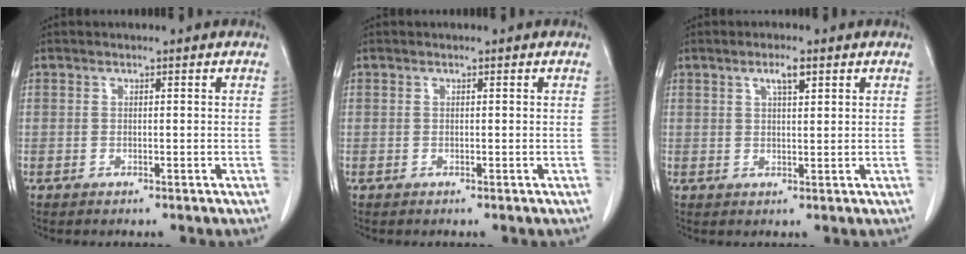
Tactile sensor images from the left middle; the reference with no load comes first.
{"total": 0.0}
{"total": 2.8, "force": [1.6, 0.5, 2.3], "torque": [-0.043, 0.001, 0.027]}